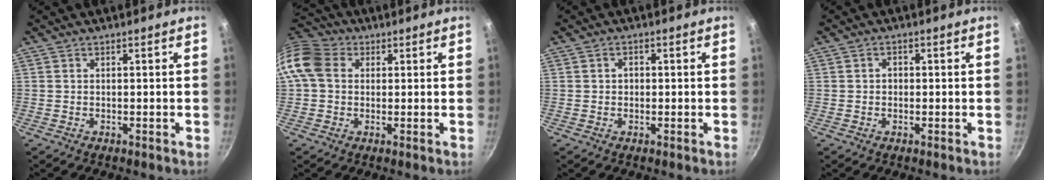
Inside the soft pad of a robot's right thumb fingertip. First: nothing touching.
{"total": 11.4, "force": [2.0, 9.3, 6.4], "torque": [-0.117, 0.022, 0.019]}
{"total": 1.6, "force": [0.1, 1.4, 0.9], "torque": [-0.010, 0.003, -0.001]}
{"total": 1.5, "force": [0.0, 1.3, 0.8], "torque": [-0.009, 0.004, -0.003]}